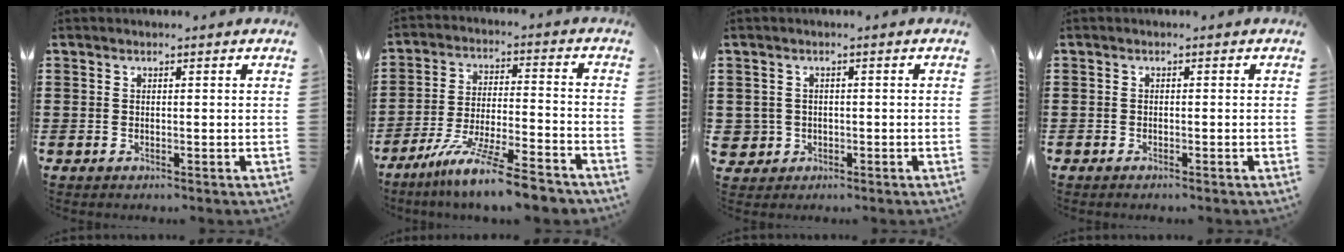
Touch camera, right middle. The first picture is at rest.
{"total": 11.2, "force": [-9.3, 0.4, 6.3], "torque": [-0.119, 0.007, -0.181]}
{"total": 2.1, "force": [-0.4, 2.0, 0.2], "torque": [-0.015, 0.006, -0.011]}
{"total": 0.6, "force": [-0.6, 0.2, 0.1], "torque": [-0.003, 0.000, -0.012]}